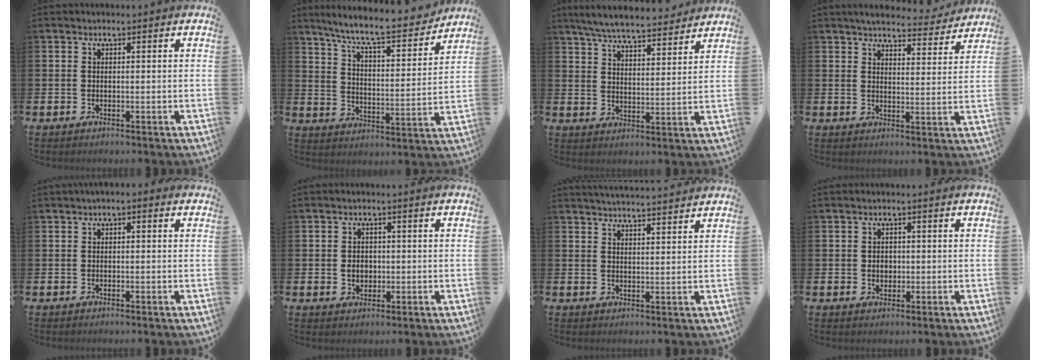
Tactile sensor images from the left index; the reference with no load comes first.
{"total": 8.9, "force": [8.2, 0.9, 3.4], "torque": [-0.091, -0.057, 0.138]}
{"total": 6.9, "force": [6.5, 0.9, 2.0], "torque": [-0.052, -0.038, 0.114]}
{"total": 5.2, "force": [4.9, 1.1, 1.3], "torque": [-0.028, -0.032, 0.081]}
{"total": 0.8, "force": [-0.3, 0.4, 0.6], "torque": [-0.007, 0.001, -0.008]}
{"total": 2.4, "force": [-0.1, 2.0, 1.3], "torque": [-0.008, 0.000, -0.009]}
{"total": 3.7, "force": [3.7, -0.4, 0.0], "torque": [-0.002, -0.023, 0.065]}
{"total": 1.7, "force": [0.1, 1.5, 0.8], "torque": [0.002, 0.002, -0.004]}